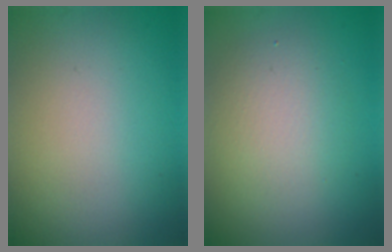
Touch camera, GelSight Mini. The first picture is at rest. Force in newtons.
{"total": 3.9, "press": 3.9, "slide": 0.1}